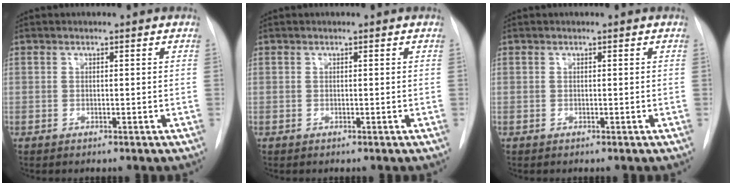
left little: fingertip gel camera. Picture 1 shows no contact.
{"total": 0.0}
{"total": 0.0}